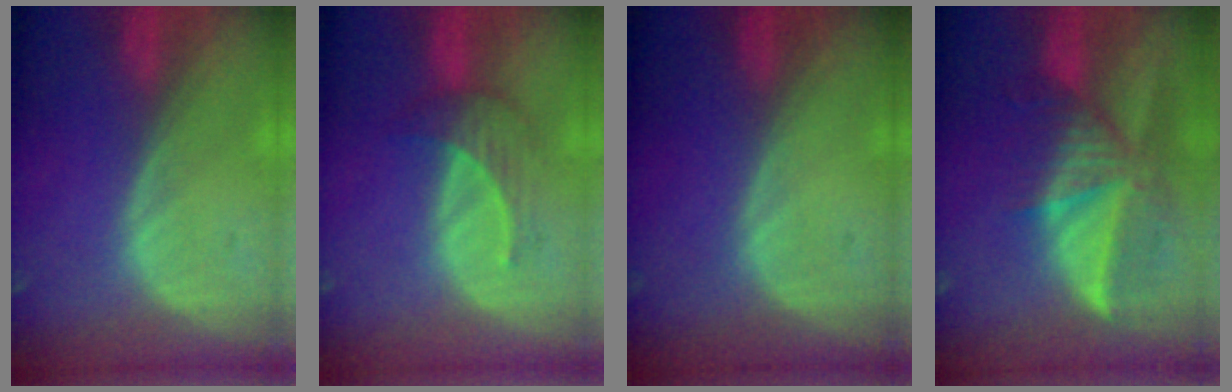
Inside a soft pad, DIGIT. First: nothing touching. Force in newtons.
{"total": 4.0, "press": 4.0, "slide": 0.5}
{"total": 0.0}
{"total": 9.6, "press": 8.4, "slide": 4.5}